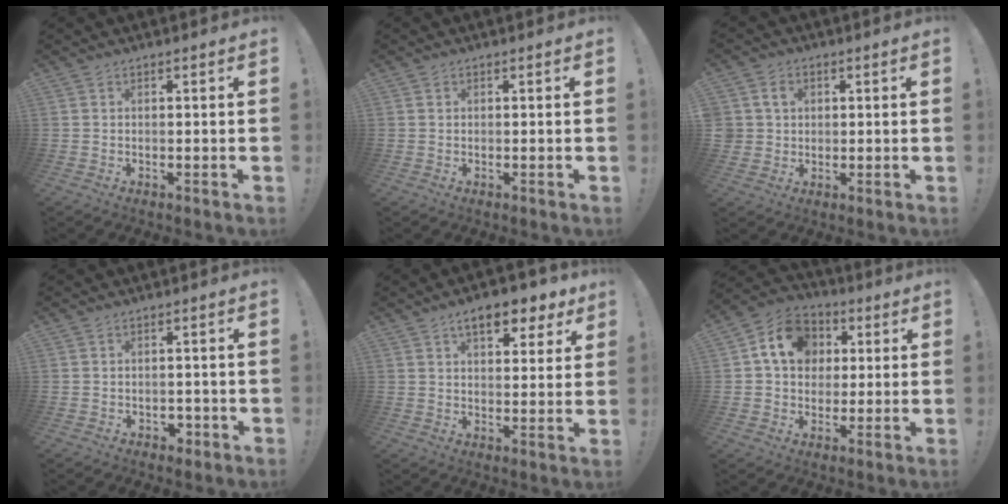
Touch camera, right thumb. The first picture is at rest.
{"total": 0.5, "force": [0.3, 0.4, 0.0], "torque": [0.004, 0.000, 0.004]}
{"total": 5.2, "force": [1.4, 4.7, 1.8], "torque": [-0.042, 0.006, 0.028]}
{"total": 2.6, "force": [-0.7, 2.1, 1.2], "torque": [-0.011, 0.001, -0.012]}
{"total": 9.8, "force": [5.9, 4.3, 6.6], "torque": [-0.090, -0.026, 0.100]}
{"total": 14.2, "force": [4.0, 11.6, 7.1], "torque": [-0.110, 0.004, 0.083]}